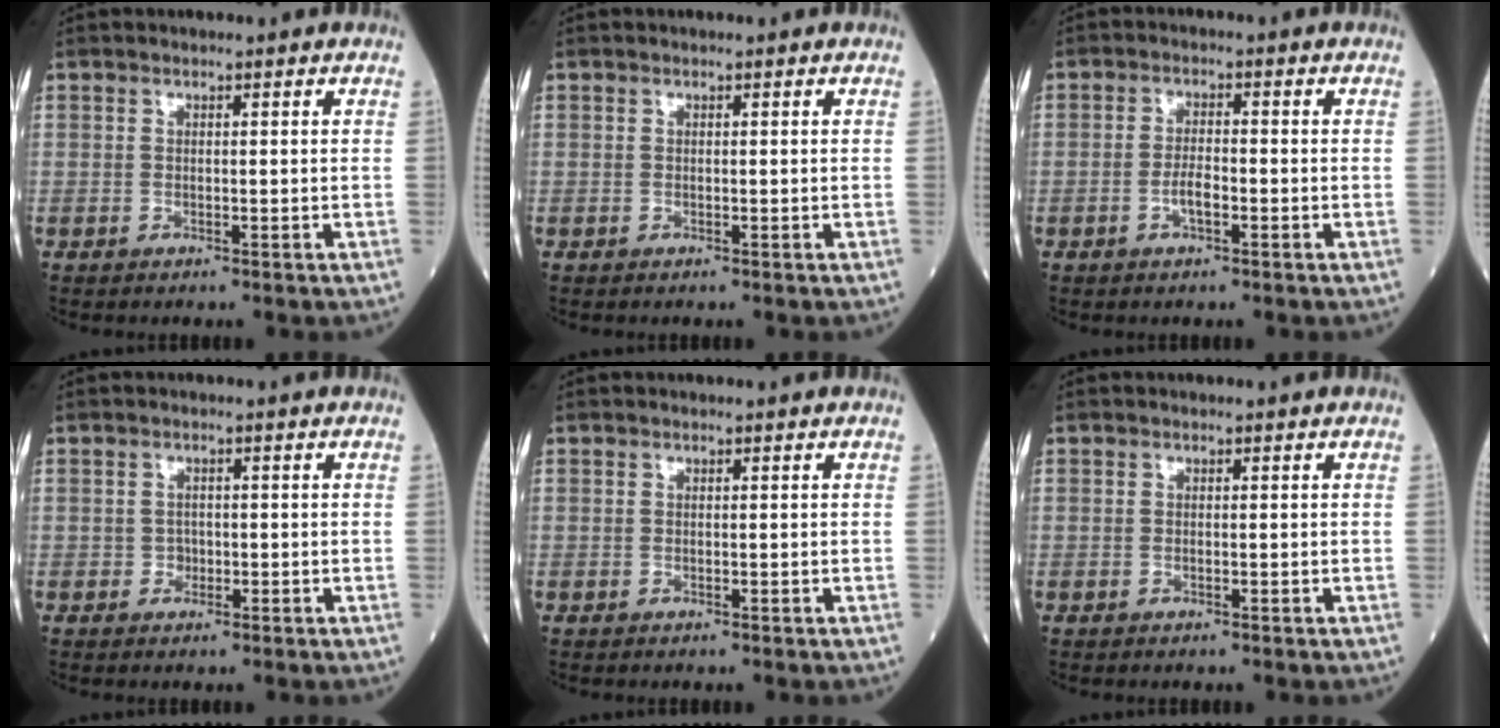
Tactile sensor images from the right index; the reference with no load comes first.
{"total": 0.0}
{"total": 2.8, "force": [-1.1, 0.7, 2.5], "torque": [-0.048, 0.003, -0.021]}
{"total": 1.1, "force": [-0.4, 1.0, 0.4], "torque": [-0.001, 0.005, -0.007]}
{"total": 0.0}
{"total": 0.0}